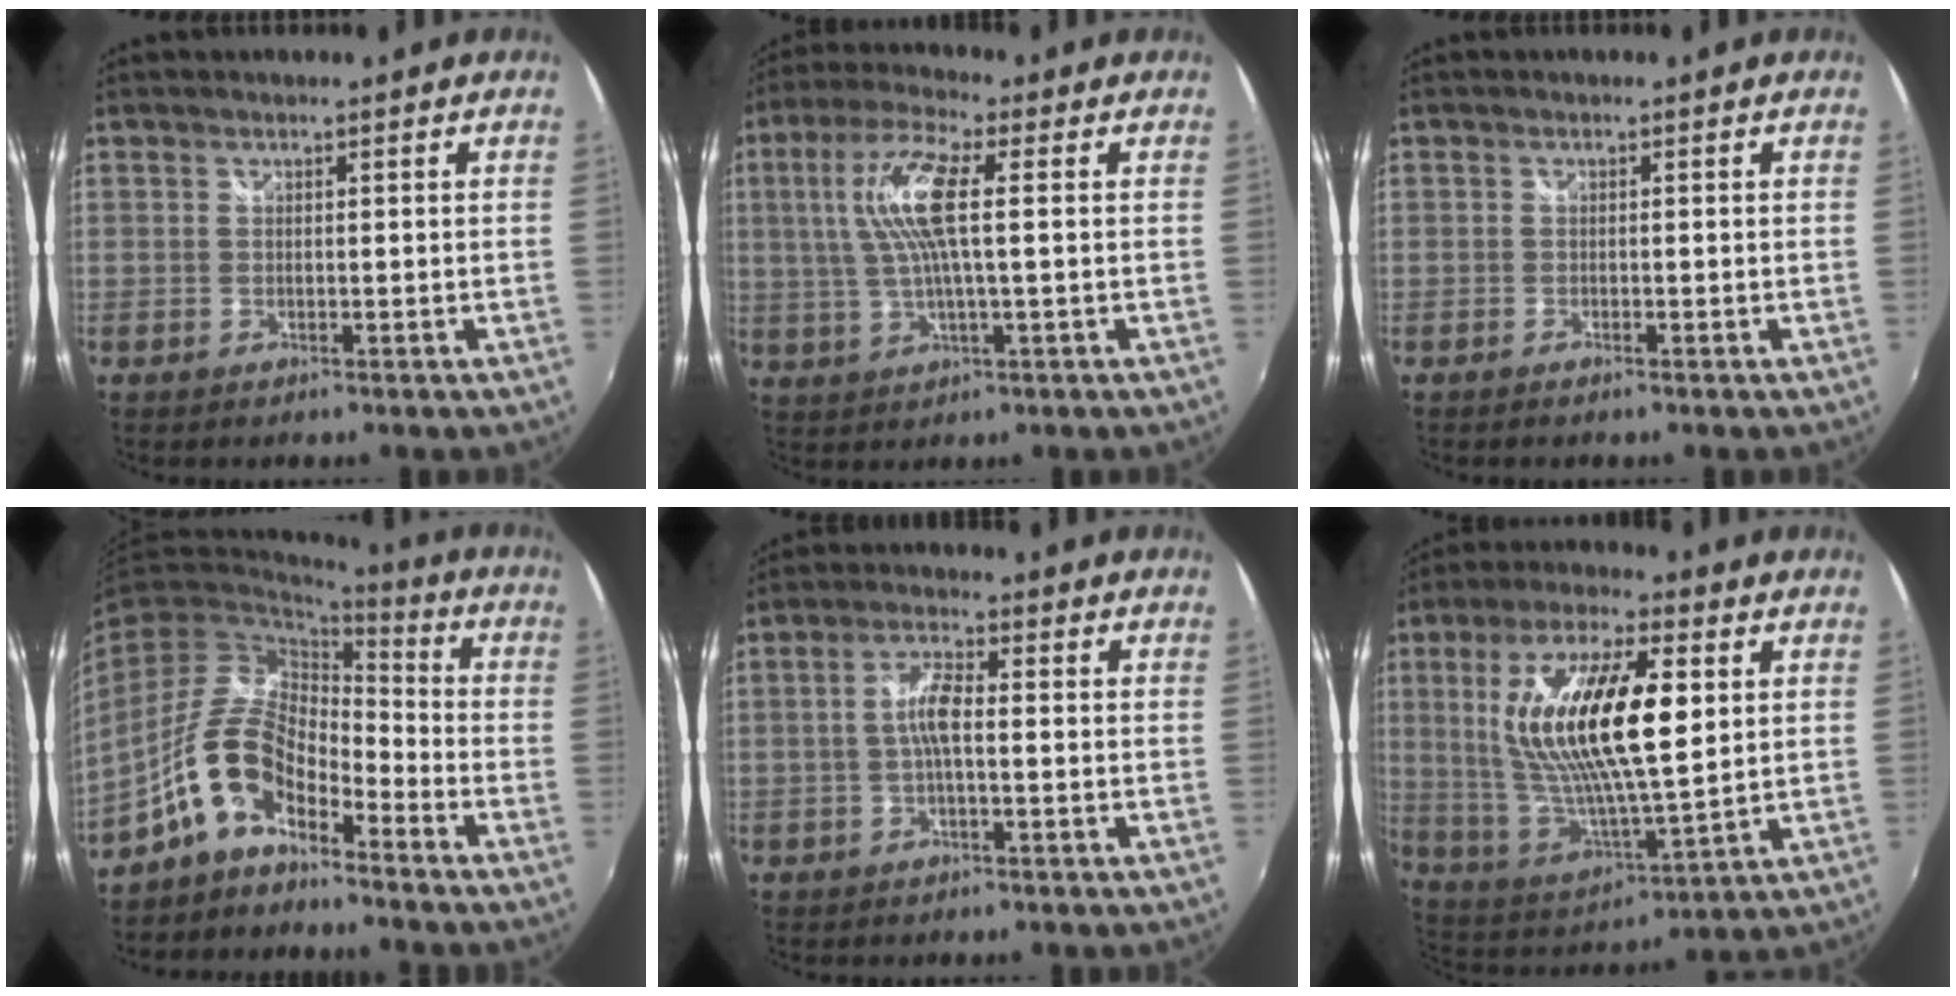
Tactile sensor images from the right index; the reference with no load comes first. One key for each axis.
{"total": 11.2, "fx": 1.9, "fy": 2.2, "fz": 10.8, "tx": -0.209, "ty": 0.010, "tz": 0.035}
{"total": 0.6, "fx": -0.6, "fy": 0.2, "fz": 0.3, "tx": -0.006, "ty": -0.002, "tz": -0.012}
{"total": 10.8, "fx": -6.9, "fy": 4.8, "fz": 6.8, "tx": -0.142, "ty": 0.014, "tz": -0.138}
{"total": 4.8, "fx": -0.6, "fy": 1.2, "fz": 4.6, "tx": -0.093, "ty": 0.010, "tz": -0.011}
{"total": 21.2, "fx": 4.9, "fy": 6.5, "fz": 19.6, "tx": -0.371, "ty": 0.004, "tz": 0.097}